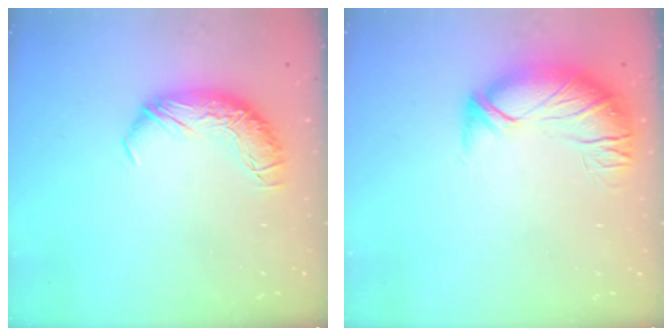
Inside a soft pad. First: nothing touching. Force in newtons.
{"total": 2.7, "press": 1.2, "slide": 2.4}